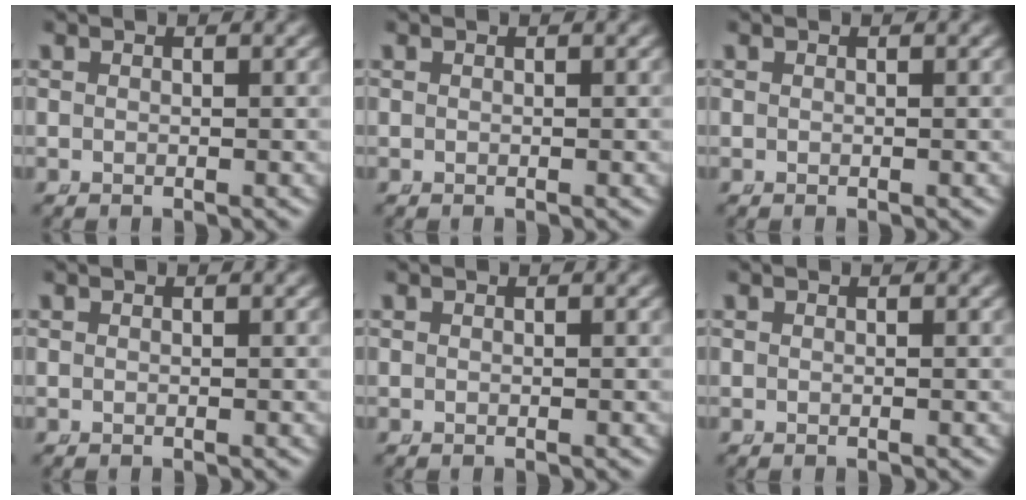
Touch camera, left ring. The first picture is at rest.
{"total": 0.0}
{"total": 0.0}
{"total": 0.0}
{"total": 0.0}
{"total": 0.0}